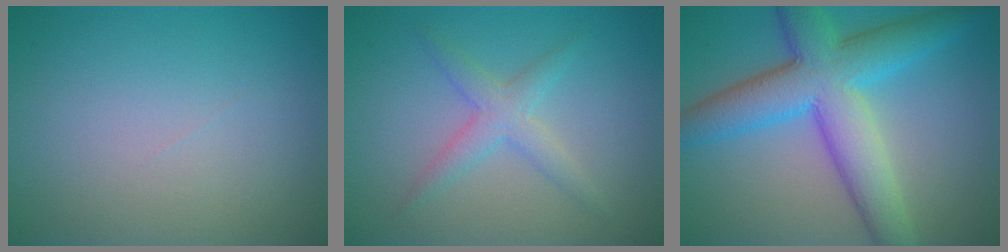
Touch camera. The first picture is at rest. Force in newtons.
{"total": 2.6, "press": 2.6, "slide": 0.1}
{"total": 9.0, "press": 9.0, "slide": 0.1}